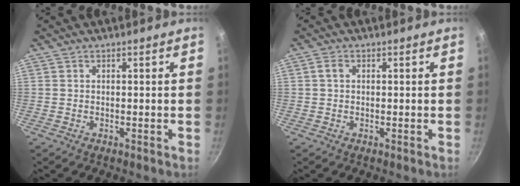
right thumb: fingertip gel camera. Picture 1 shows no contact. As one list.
[{"total": 1.5, "force": [0.3, 1.0, 1.0], "torque": [-0.018, 0.005, 0.005]}]